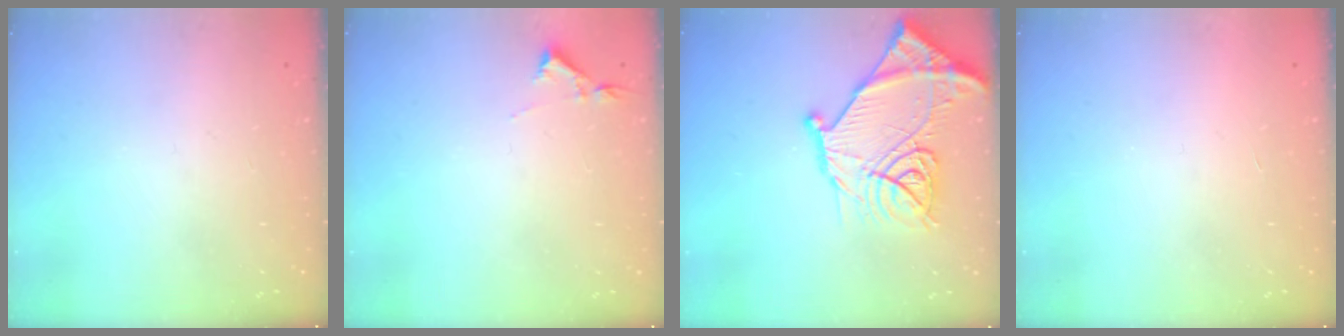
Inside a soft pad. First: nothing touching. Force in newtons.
{"total": 2.9, "press": 2.9, "slide": 0.5}
{"total": 21.2, "press": 21.1, "slide": 1.9}
{"total": 1.7, "press": 1.7, "slide": 0.1}